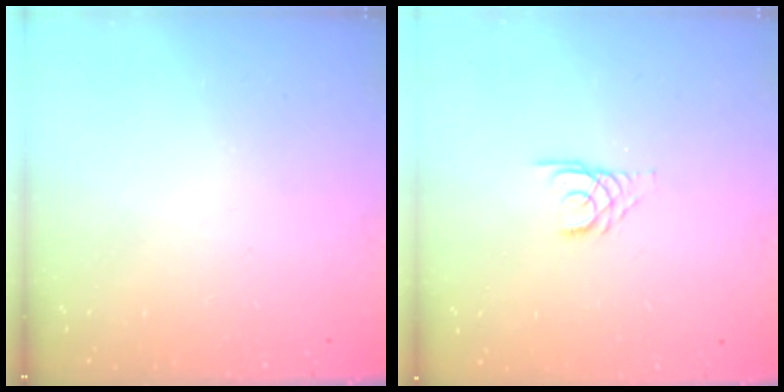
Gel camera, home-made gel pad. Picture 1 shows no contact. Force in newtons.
{"total": 3.0, "press": 2.9, "slide": 0.3}